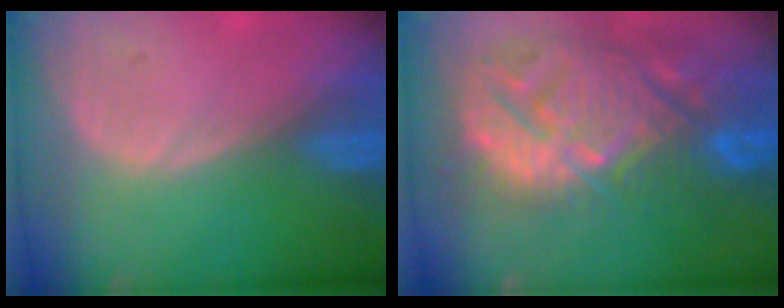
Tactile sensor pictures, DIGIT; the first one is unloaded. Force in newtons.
{"total": 14.8, "press": 12.7, "slide": 7.6}